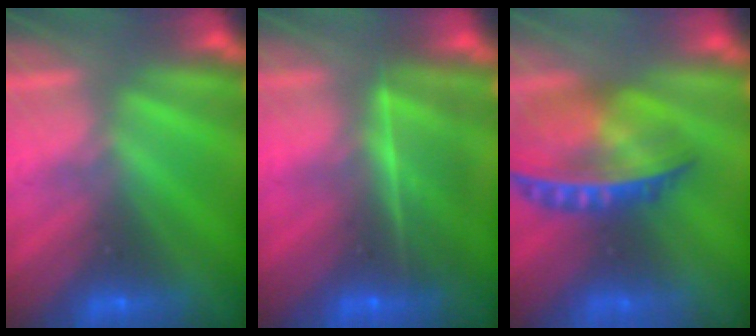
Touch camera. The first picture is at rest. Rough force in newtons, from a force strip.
{"total": 7.5}
{"total": 8.7}